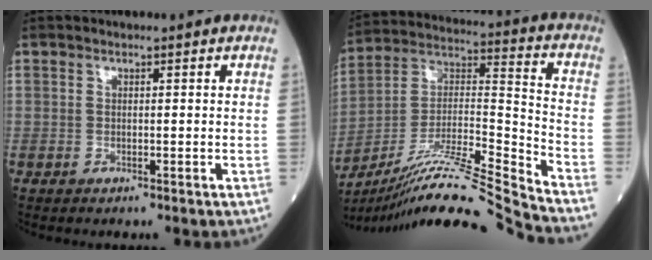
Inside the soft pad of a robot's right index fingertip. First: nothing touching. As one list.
[{"total": 20.7, "force": [-18.4, -2.6, 9.1], "torque": [-0.186, 0.005, -0.326]}]